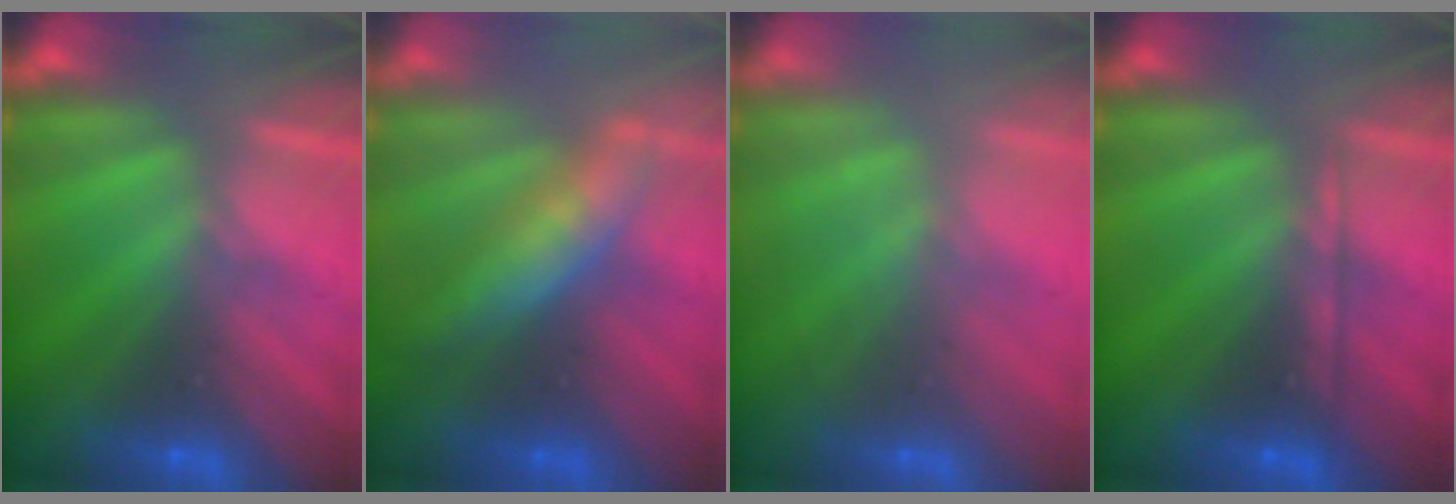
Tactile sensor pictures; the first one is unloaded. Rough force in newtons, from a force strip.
{"total": 4.4}
{"total": 2.4}
{"total": 2.1}